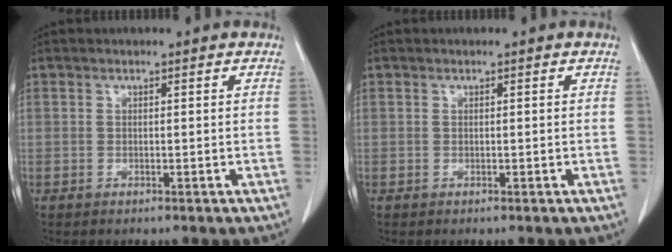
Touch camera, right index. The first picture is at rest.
{"total": 0.0}